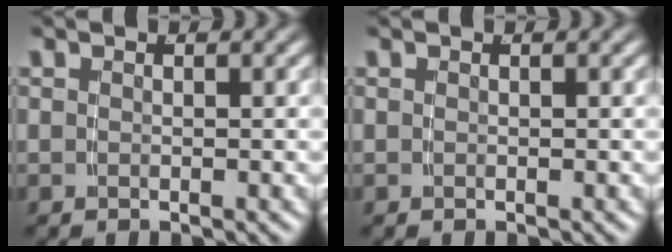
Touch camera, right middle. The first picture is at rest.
{"total": 0.0}